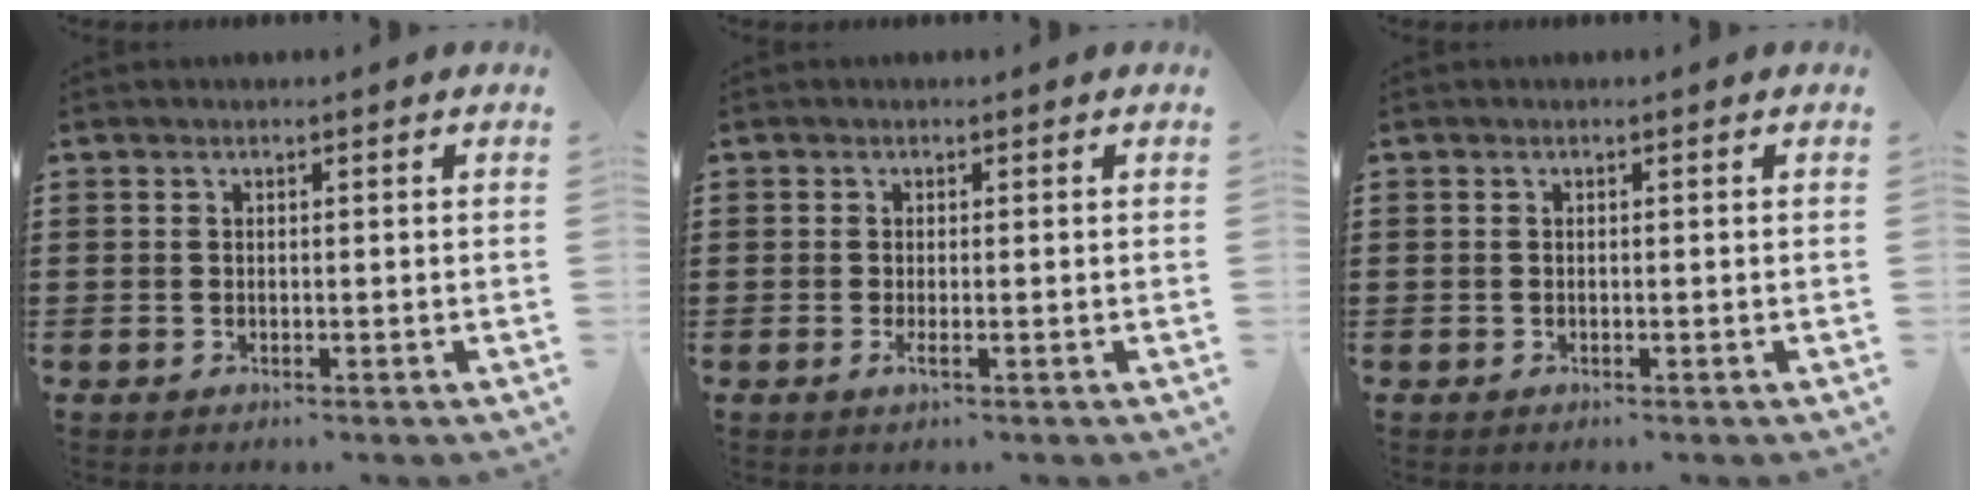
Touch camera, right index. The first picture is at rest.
{"total": 1.2, "force": [-0.4, 0.0, 1.1], "torque": [-0.029, -0.009, -0.008]}
{"total": 0.0}